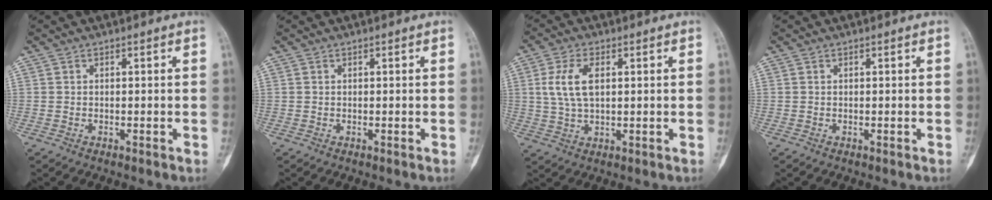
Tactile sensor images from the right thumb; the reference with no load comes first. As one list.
[{"total": 0.0}, {"total": 7.5, "force": [1.4, 4.1, 6.1], "torque": [-0.122, 0.004, 0.029]}, {"total": 0.0}]